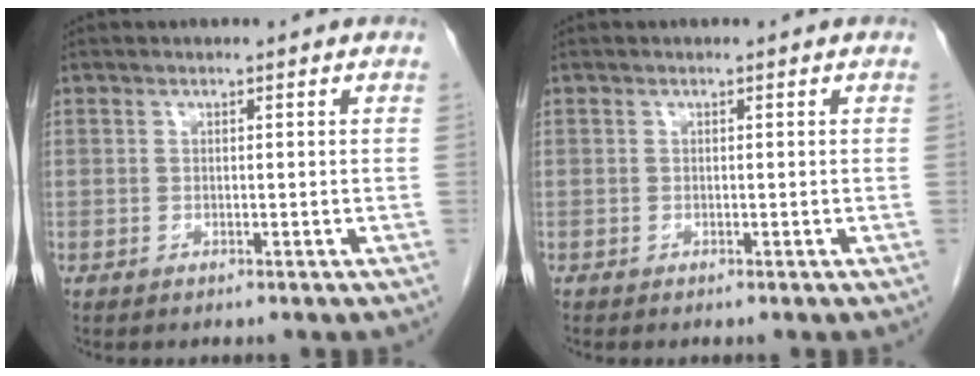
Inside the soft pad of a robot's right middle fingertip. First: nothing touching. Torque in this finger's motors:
{"motor_torque": [0.59, -0.40, 0.04, 0.01]}